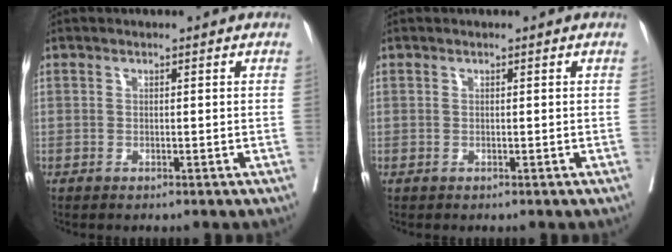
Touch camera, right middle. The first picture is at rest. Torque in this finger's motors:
{"motor_torque": [0.00, 0.00, -0.01, -0.02]}